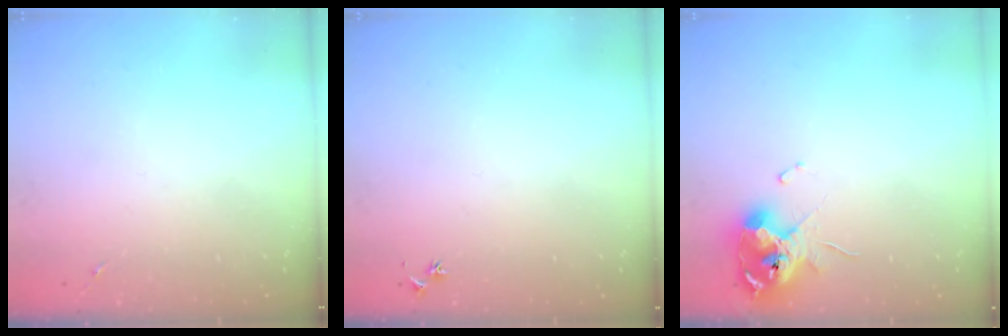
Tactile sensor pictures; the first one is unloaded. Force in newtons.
{"total": 2.9, "press": 2.8, "slide": 0.3}
{"total": 11.9, "press": 11.8, "slide": 1.4}